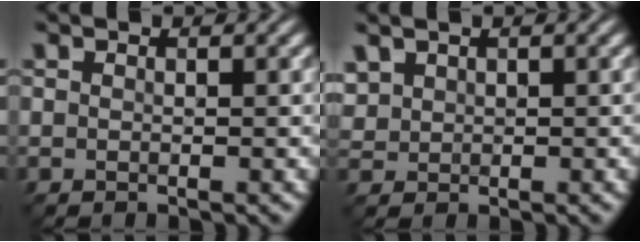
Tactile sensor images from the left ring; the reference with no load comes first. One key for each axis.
{"total": 1.1, "fx": 0.7, "fy": 0.9, "fz": 0.1, "tx": -0.009, "ty": 0.005, "tz": 0.028}